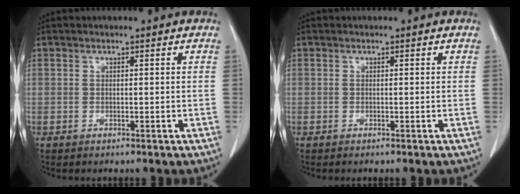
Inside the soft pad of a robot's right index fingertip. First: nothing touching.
{"total": 0.0}